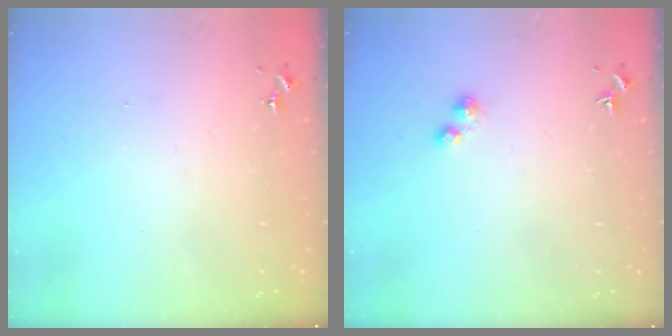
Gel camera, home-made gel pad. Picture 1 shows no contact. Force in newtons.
{"total": 2.1, "press": 2.1, "slide": 0.4}